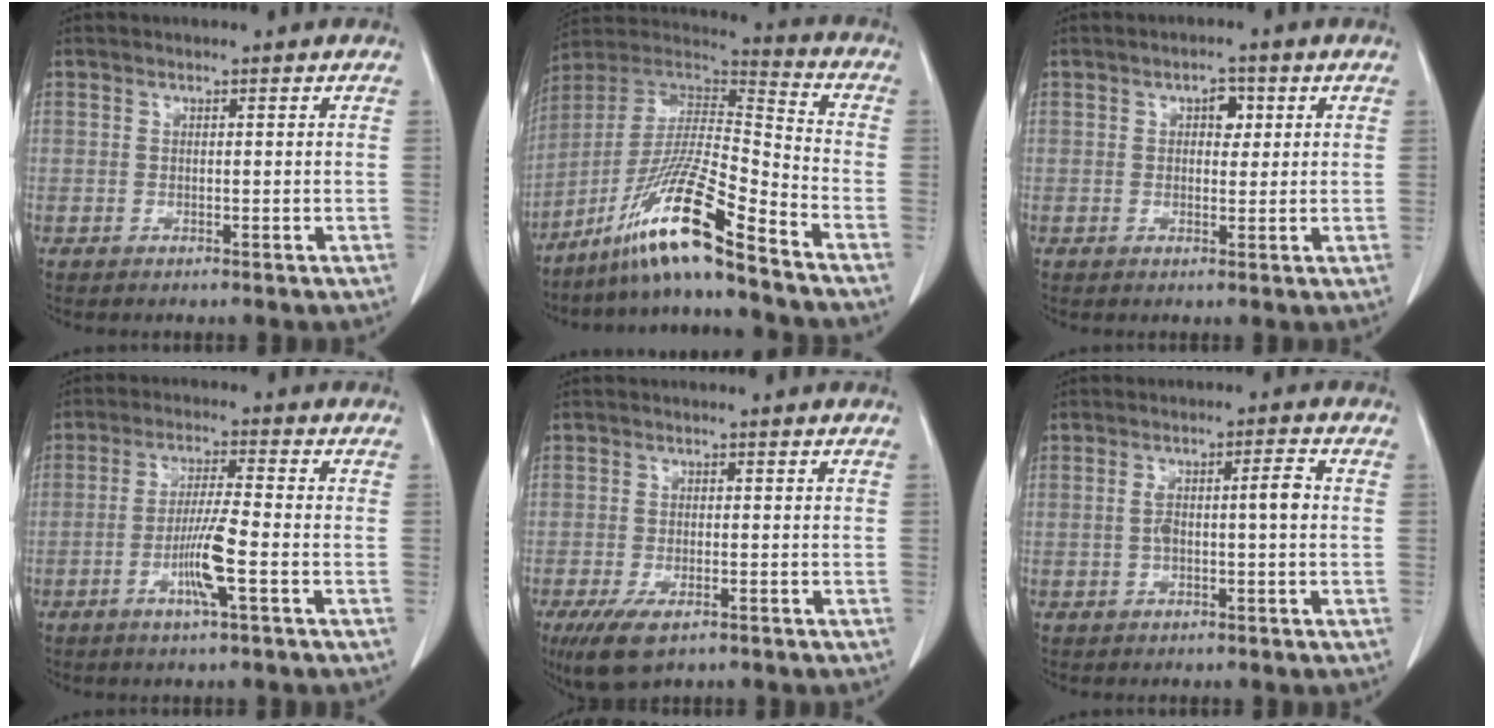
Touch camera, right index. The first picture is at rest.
{"total": 16.2, "force": [-11.4, -0.4, 11.5], "torque": [-0.220, -0.006, -0.211]}
{"total": 2.6, "force": [0.9, 1.6, 1.9], "torque": [-0.023, 0.006, 0.011]}
{"total": 6.8, "force": [-2.4, -0.3, 6.3], "torque": [-0.122, -0.006, -0.048]}
{"total": 5.5, "force": [-3.3, 2.2, 3.8], "torque": [-0.074, -0.010, -0.052]}
{"total": 4.8, "force": [-0.1, 0.7, 4.7], "torque": [-0.090, 0.019, 0.001]}